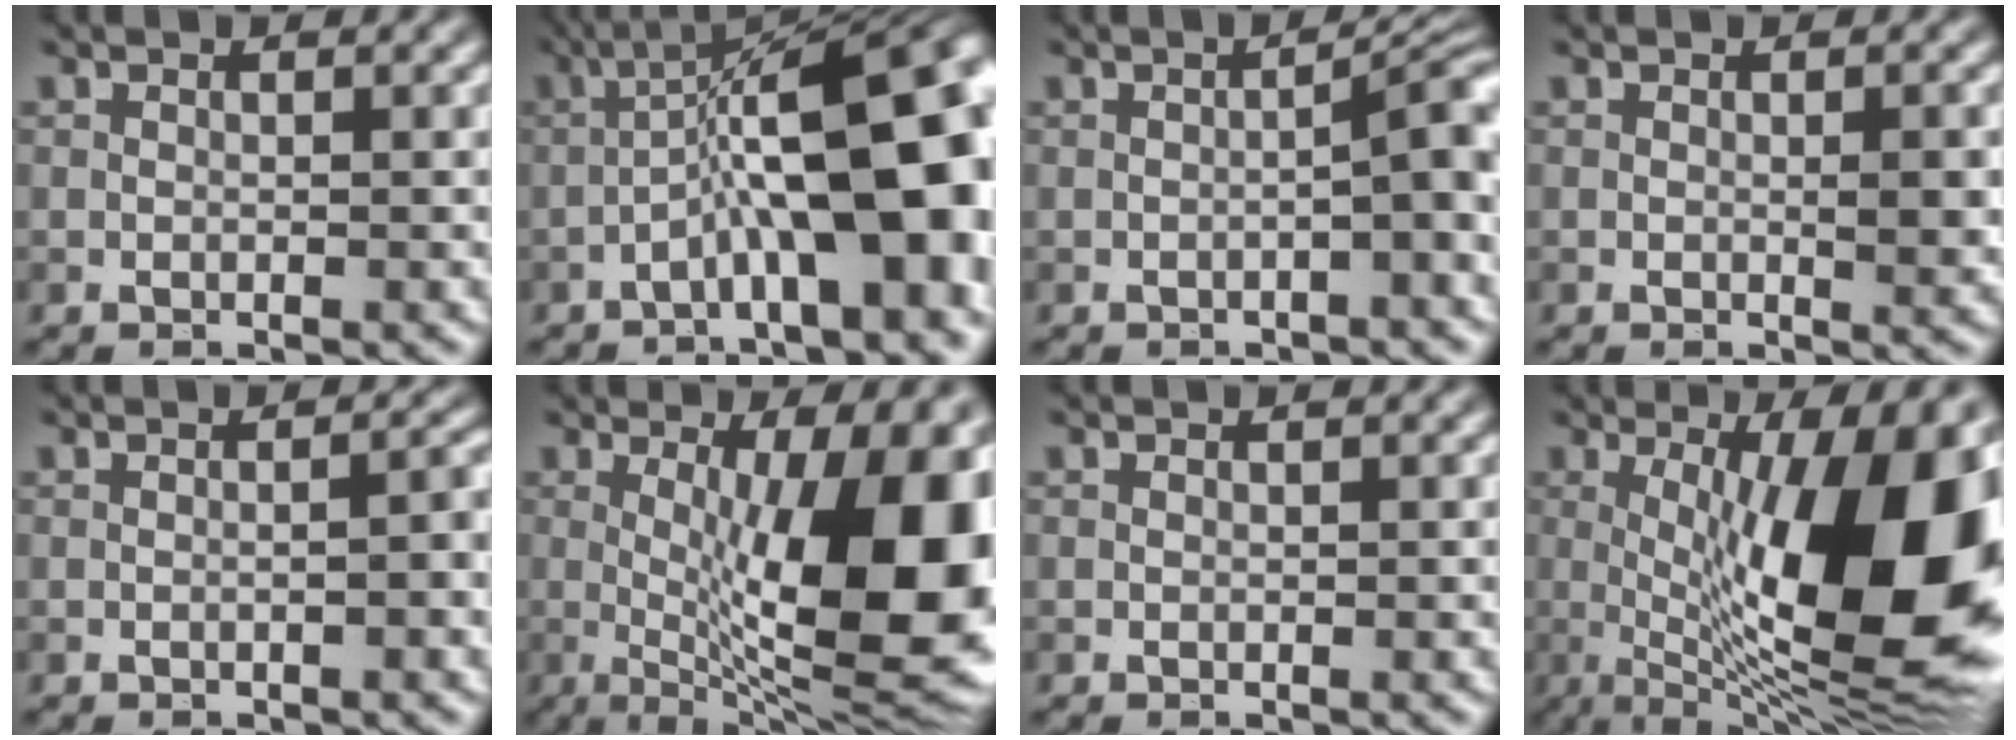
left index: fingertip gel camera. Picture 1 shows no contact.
{"total": 14.0, "force": [-2.7, 4.5, 13.0], "torque": [-0.178, 0.036, -0.039]}
{"total": 4.1, "force": [-0.7, 0.6, 4.0], "torque": [-0.057, 0.016, -0.012]}
{"total": 1.6, "force": [0.0, 0.4, 1.6], "torque": [-0.023, -0.005, -0.001]}
{"total": 2.4, "force": [-0.3, 0.7, 2.2], "torque": [-0.020, 0.008, -0.007]}
{"total": 15.8, "force": [1.2, 5.4, 14.7], "torque": [-0.181, -0.001, 0.018]}
{"total": 0.0}
{"total": 15.4, "force": [0.8, 4.8, 14.6], "torque": [-0.195, 0.003, 0.004]}